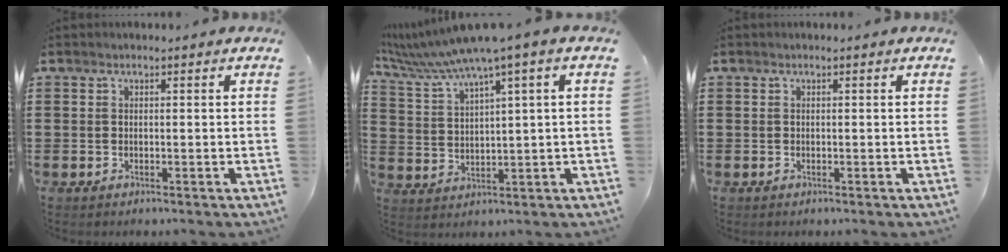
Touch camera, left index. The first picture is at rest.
{"total": 6.1, "force": [4.4, -0.4, 4.3], "torque": [-0.109, -0.033, 0.070]}
{"total": 0.0}